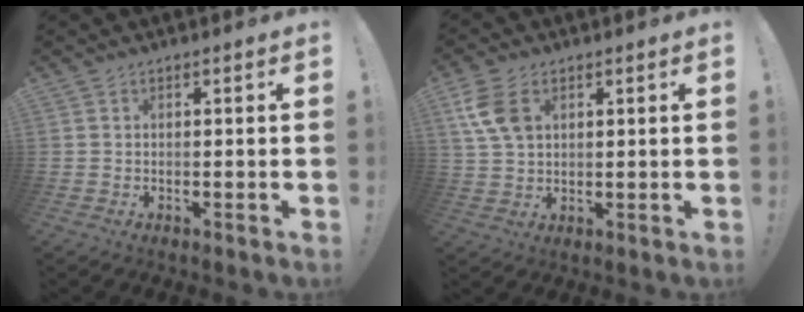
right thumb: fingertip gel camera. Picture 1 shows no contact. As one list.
[{"total": 8.8, "force": [3.1, 5.8, 5.8], "torque": [-0.118, 0.003, 0.063]}]